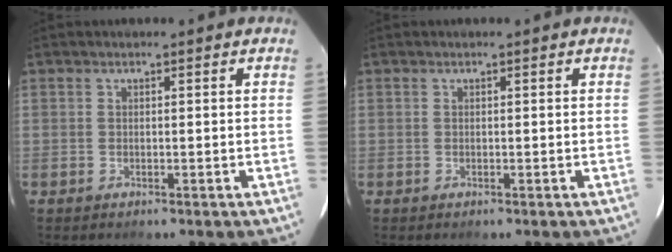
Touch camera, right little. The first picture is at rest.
{"total": 0.0}